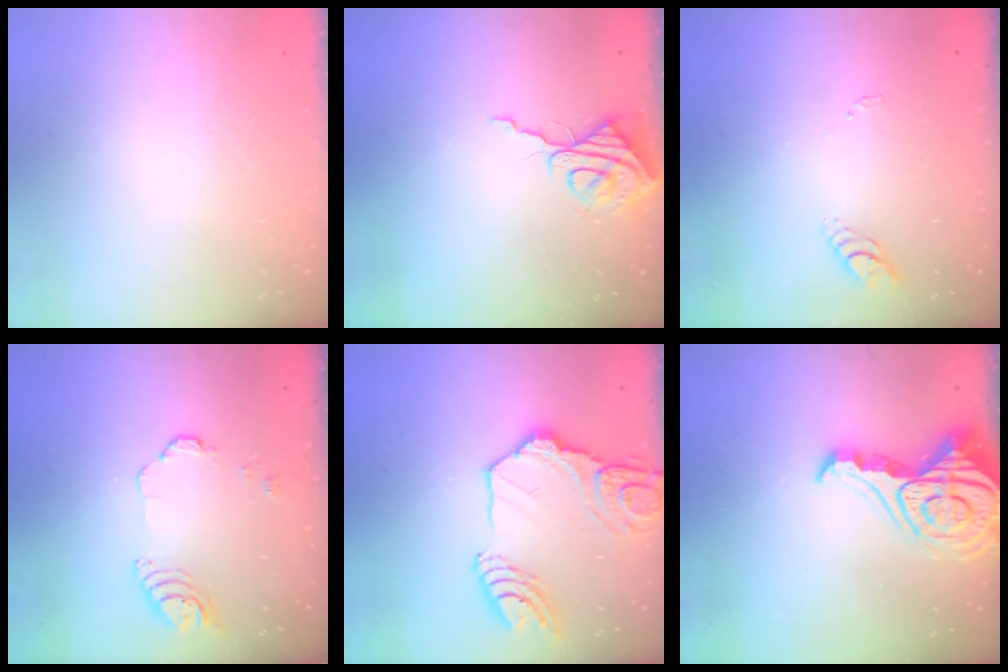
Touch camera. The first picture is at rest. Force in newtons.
{"total": 8.2, "press": 8.2, "slide": 0.5}
{"total": 3.8, "press": 3.8, "slide": 0.4}
{"total": 6.7, "press": 6.7, "slide": 0.8}
{"total": 16.5, "press": 16.4, "slide": 1.7}
{"total": 12.6, "press": 12.5, "slide": 1.2}